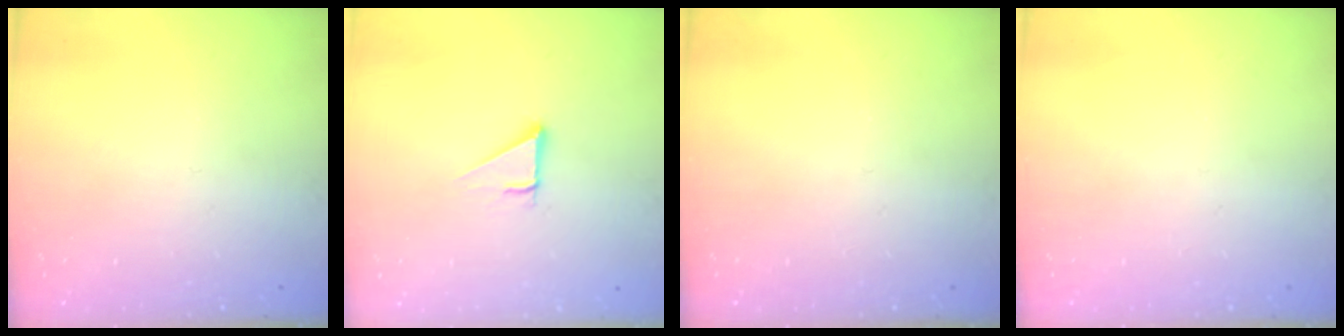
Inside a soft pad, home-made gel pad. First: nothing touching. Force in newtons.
{"total": 3.0, "press": 3.0, "slide": 0.1}
{"total": 0.0}
{"total": 0.0}